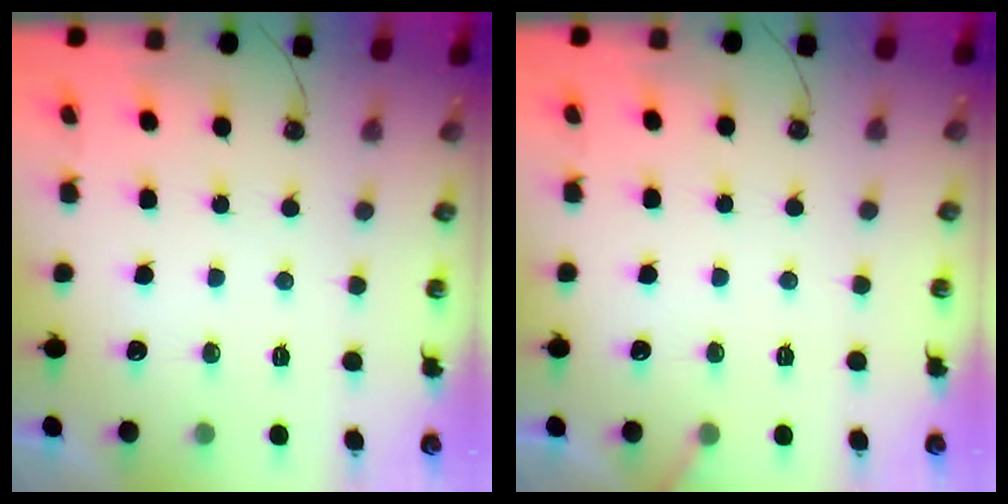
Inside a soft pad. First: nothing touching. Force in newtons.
{"total": 2.9, "press": 2.9, "slide": 0.2}